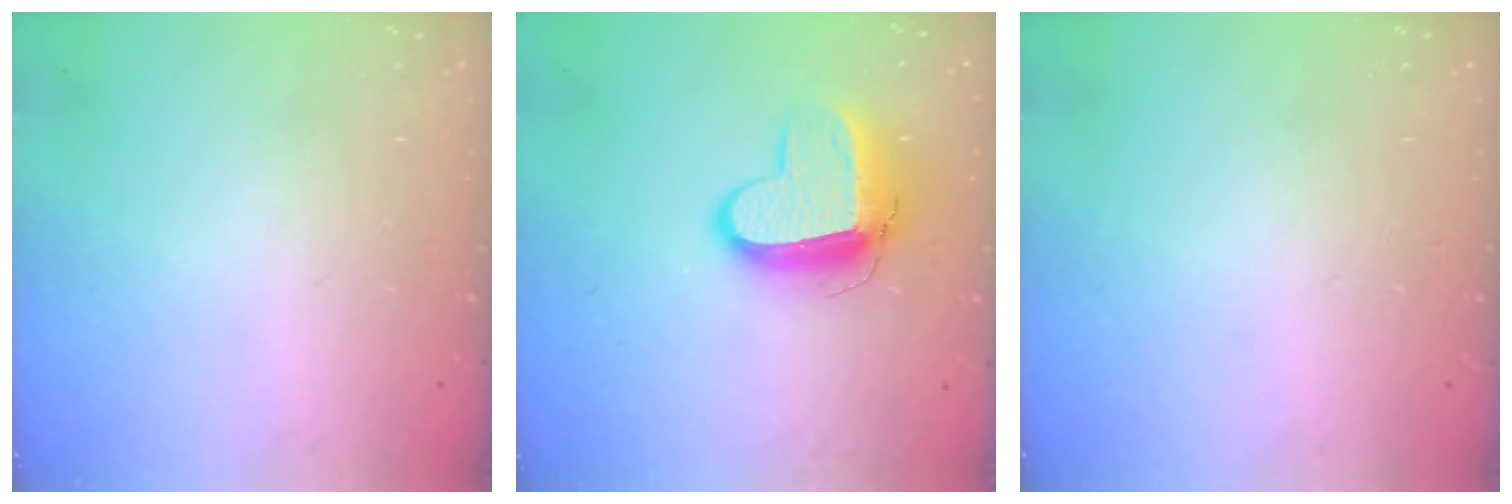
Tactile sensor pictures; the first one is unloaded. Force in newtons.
{"total": 11.6, "press": 11.5, "slide": 1.3}
{"total": 0.0}